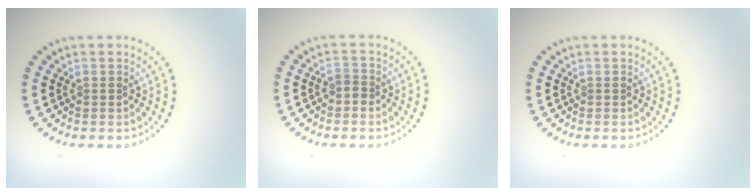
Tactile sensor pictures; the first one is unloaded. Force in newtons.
{"total": 1.1, "press": 0.9, "slide": 0.7}
{"total": 0.0}